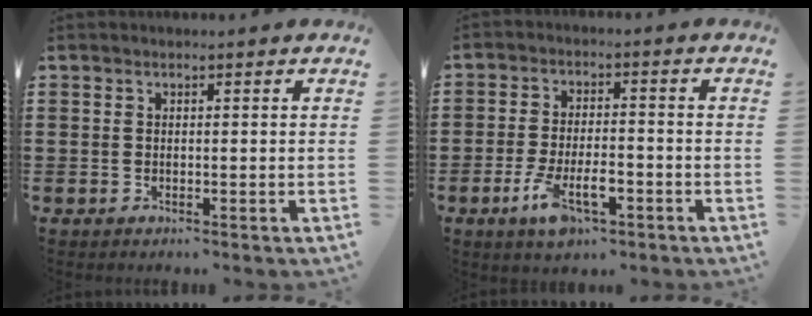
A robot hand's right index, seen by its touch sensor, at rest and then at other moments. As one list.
[{"total": 7.1, "force": [-3.3, 2.7, 5.6], "torque": [-0.116, 0.000, -0.062]}]